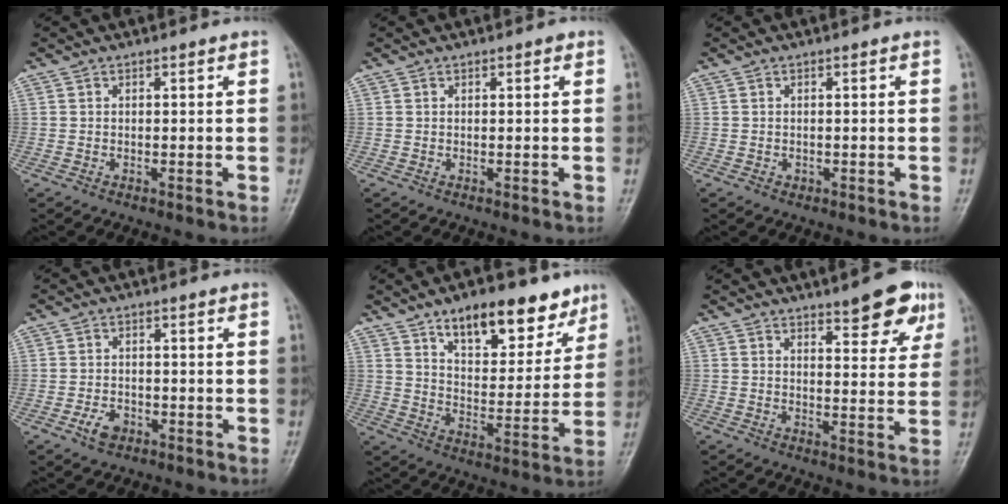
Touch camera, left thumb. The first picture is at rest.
{"total": 0.5, "force": [0.2, 0.2, 0.4], "torque": [-0.004, 0.001, 0.000]}
{"total": 0.7, "force": [-0.3, 0.6, 0.2], "torque": [0.000, 0.002, -0.004]}
{"total": 3.4, "force": [-1.8, 2.2, 1.9], "torque": [-0.031, 0.010, -0.029]}
{"total": 16.4, "force": [10.6, 7.6, 9.9], "torque": [-0.093, -0.055, 0.165]}
{"total": 9.0, "force": [5.6, 3.1, 6.3], "torque": [-0.053, -0.029, 0.073]}